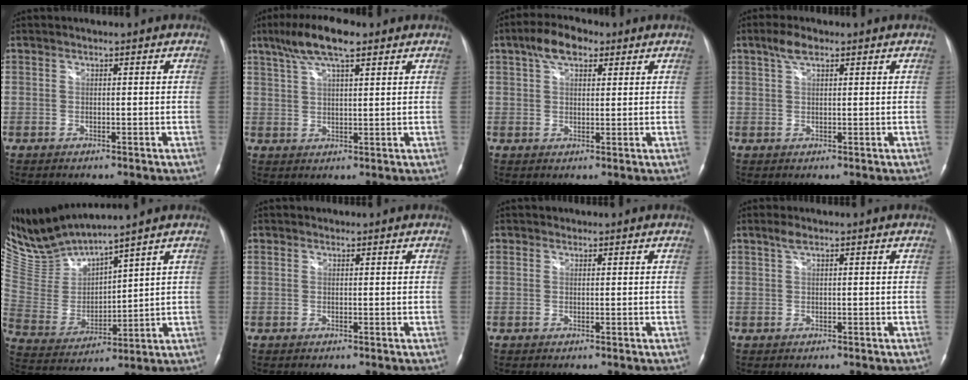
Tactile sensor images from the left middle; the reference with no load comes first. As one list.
[{"total": 8.8, "force": [5.8, 1.8, 6.3], "torque": [-0.125, 0.021, 0.100]}, {"total": 6.2, "force": [3.5, 3.1, 4.1], "torque": [-0.081, 0.025, 0.061]}, {"total": 3.0, "force": [1.9, 1.3, 2.0], "torque": [-0.044, 0.012, 0.037]}, {"total": 9.6, "force": [9.4, -0.9, 1.8], "torque": [-0.065, -0.009, 0.212]}, {"total": 0.8, "force": [0.4, 0.6, 0.1], "torque": [0.001, 0.001, 0.004]}, {"total": 0.9, "force": [0.5, 0.7, 0.1], "torque": [0.002, 0.000, 0.004]}, {"total": 1.4, "force": [0.9, 0.5, 1.0], "torque": [-0.020, 0.010, 0.017]}]